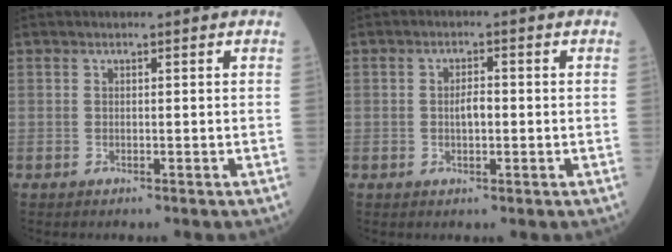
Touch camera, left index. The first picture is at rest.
{"total": 2.4, "force": [-0.3, 0.9, 2.2], "torque": [-0.032, 0.003, -0.004]}